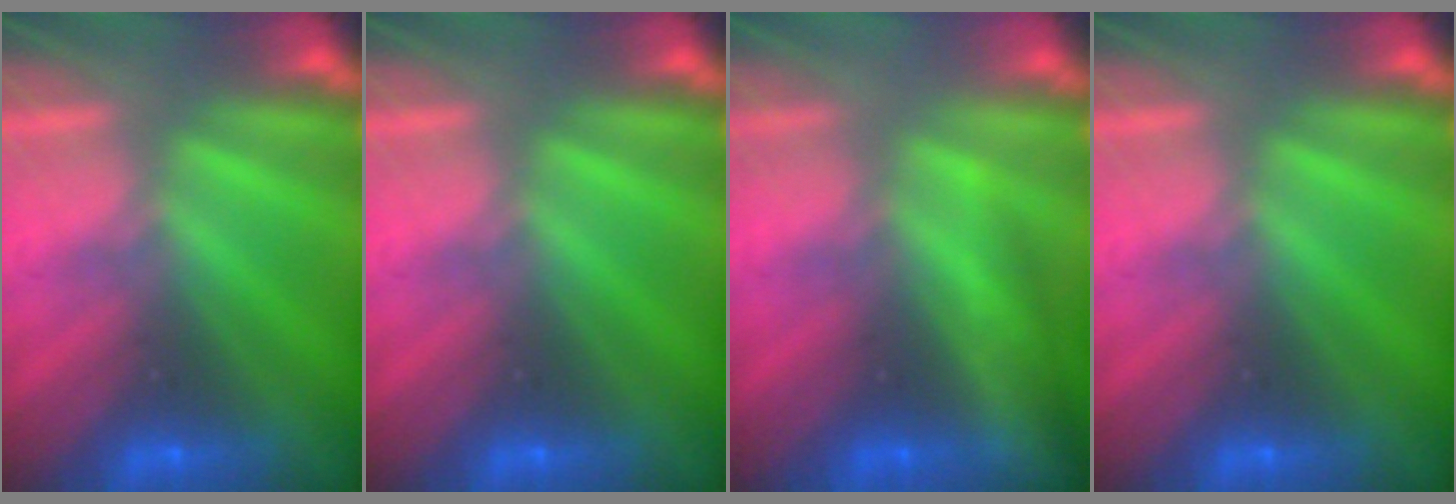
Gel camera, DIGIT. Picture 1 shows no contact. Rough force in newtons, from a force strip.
{"total": 0.0}
{"total": 3.4}
{"total": 0.0}